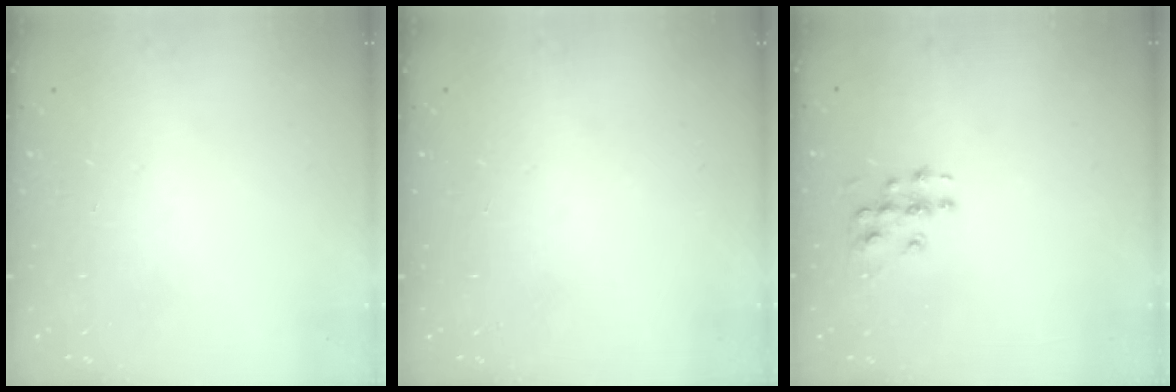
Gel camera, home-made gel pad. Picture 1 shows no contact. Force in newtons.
{"total": 0.0}
{"total": 6.1, "press": 6.1, "slide": 0.4}